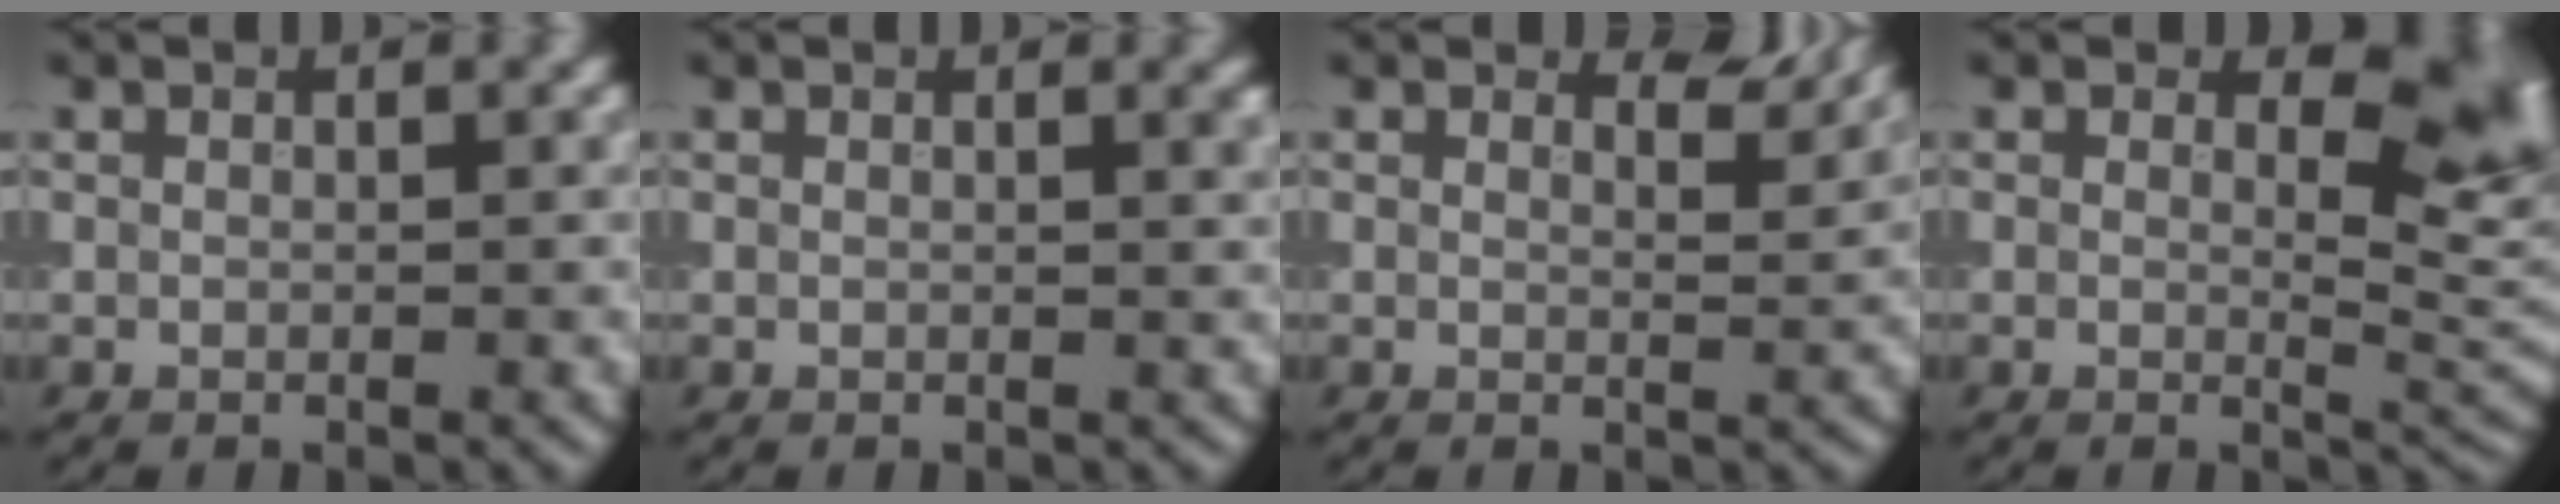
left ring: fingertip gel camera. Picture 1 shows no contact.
{"total": 1.7, "force": [0.8, 0.6, 1.3], "torque": [-0.007, 0.004, 0.006]}
{"total": 2.7, "force": [2.4, 0.6, 1.2], "torque": [-0.019, -0.007, 0.029]}
{"total": 6.7, "force": [1.8, 3.6, 5.4], "torque": [-0.066, -0.009, 0.025]}